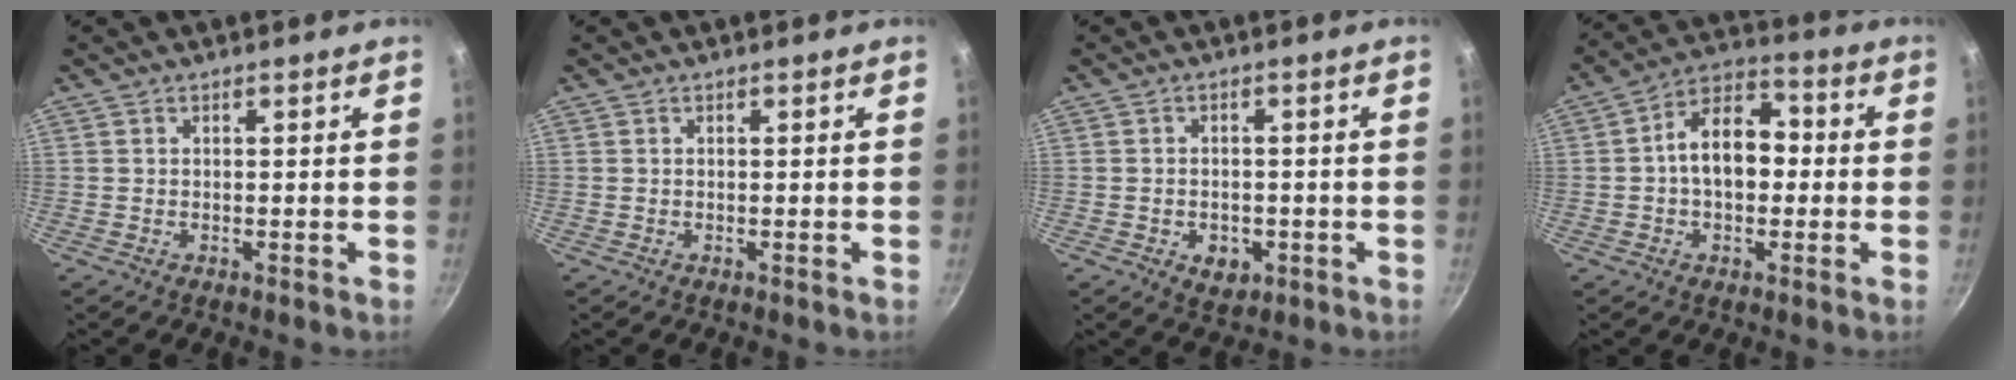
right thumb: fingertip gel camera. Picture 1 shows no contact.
{"total": 0.0}
{"total": 4.3, "force": [-1.5, 3.1, 2.6], "torque": [-0.021, 0.007, -0.014]}
{"total": 11.5, "force": [-0.1, 7.4, 8.8], "torque": [-0.123, 0.032, -0.014]}